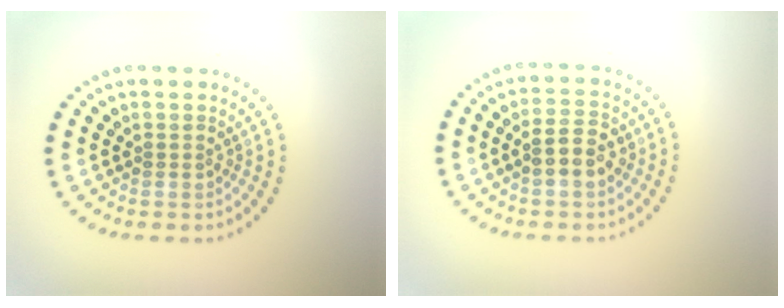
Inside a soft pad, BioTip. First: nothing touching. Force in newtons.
{"total": 2.9, "press": 2.9, "slide": 0.4}